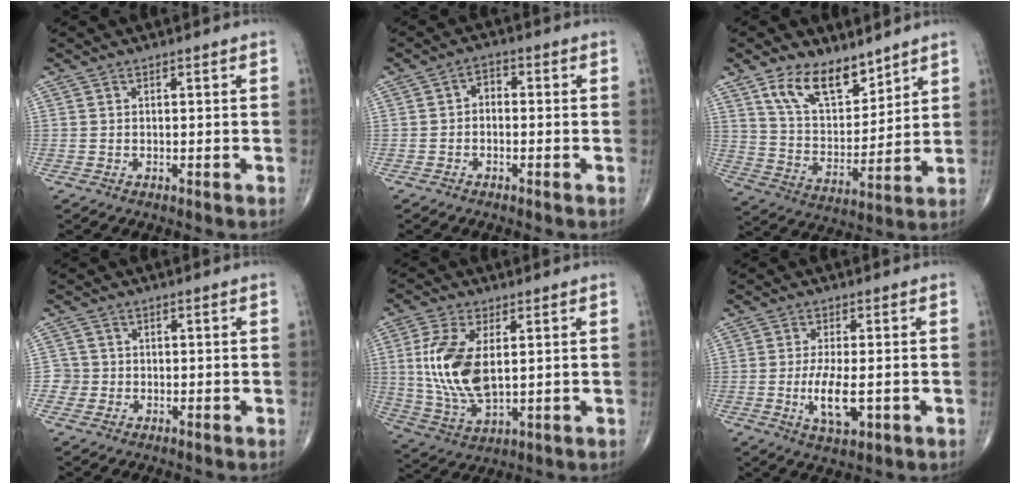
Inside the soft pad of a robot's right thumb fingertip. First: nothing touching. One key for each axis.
{"total": 2.5, "fx": -0.5, "fy": 1.8, "fz": 1.7, "tx": -0.014, "ty": 0.014, "tz": -0.021}
{"total": 12.7, "fx": 8.7, "fy": 6.4, "fz": 6.6, "tx": -0.088, "ty": -0.059, "tz": 0.169}
{"total": 2.3, "fx": -0.5, "fy": 2.3, "fz": -0.2, "tx": 0.022, "ty": 0.009, "tz": -0.015}
{"total": 13.6, "fx": 1.9, "fy": 6.8, "fz": 11.6, "tx": -0.245, "ty": -0.015, "tz": 0.045}
{"total": 7.0, "fx": -1.4, "fy": 2.6, "fz": 6.3, "tx": -0.122, "ty": -0.013, "tz": -0.021}